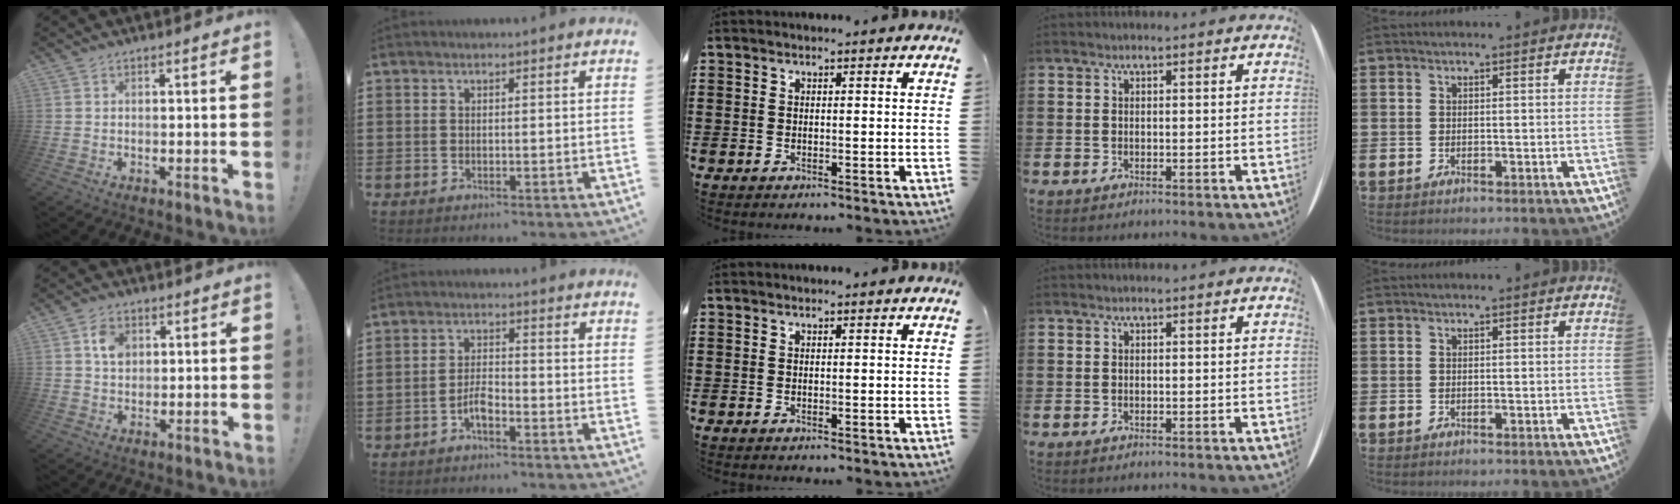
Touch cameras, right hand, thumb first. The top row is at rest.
{"thumb": {"total": 6.2, "force": [2.0, 4.7, 3.5], "torque": [-0.051, 0.003, 0.036]}, "index": {"total": 3.4, "force": [-2.1, 1.1, 2.4], "torque": [-0.060, 0.000, -0.045]}}